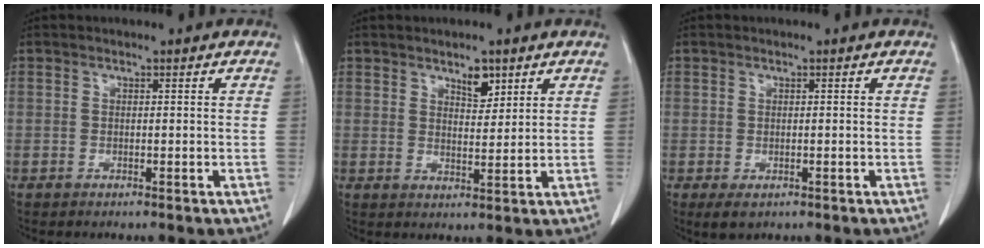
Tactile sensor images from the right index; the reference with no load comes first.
{"total": 3.5, "force": [2.4, 1.5, 2.2], "torque": [-0.031, -0.004, 0.041]}
{"total": 2.3, "force": [-1.0, 1.6, 1.2], "torque": [-0.019, -0.002, -0.005]}